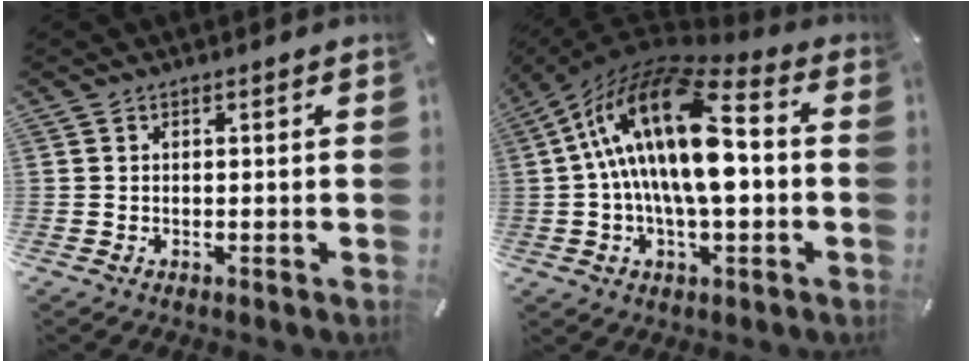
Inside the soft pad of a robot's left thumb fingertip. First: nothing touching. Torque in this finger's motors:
{"motor_torque": [0.77, 2.05, 2.77, 0.00, 1.05]}